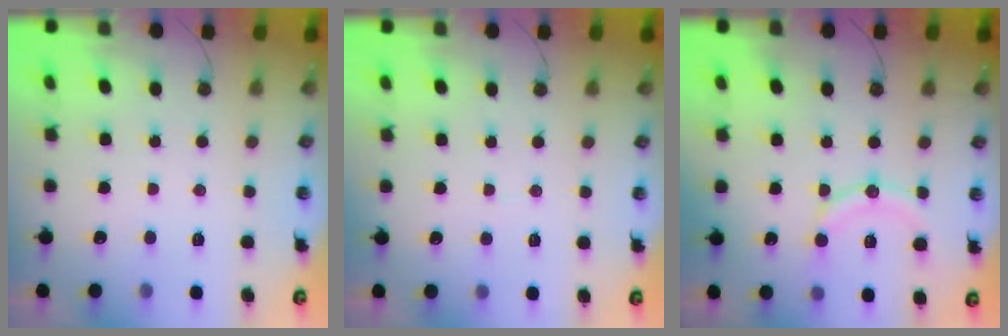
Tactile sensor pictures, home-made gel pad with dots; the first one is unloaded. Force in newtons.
{"total": 1.8, "press": 1.7, "slide": 0.1}
{"total": 12.6, "press": 12.2, "slide": 3.1}